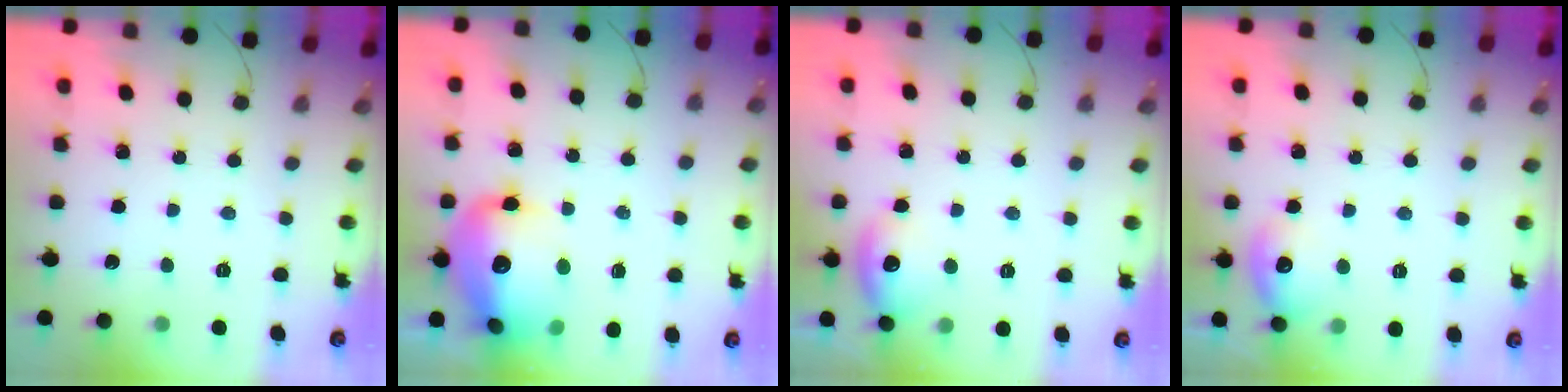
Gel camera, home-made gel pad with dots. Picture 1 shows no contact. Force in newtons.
{"total": 20.2, "press": 19.7, "slide": 4.3}
{"total": 9.5, "press": 9.4, "slide": 1.3}
{"total": 10.3, "press": 10.2, "slide": 1.3}